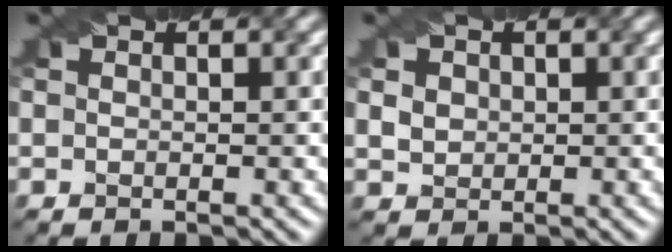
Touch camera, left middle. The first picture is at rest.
{"total": 3.6, "force": [1.6, 2.8, 1.6], "torque": [-0.040, 0.016, 0.026]}